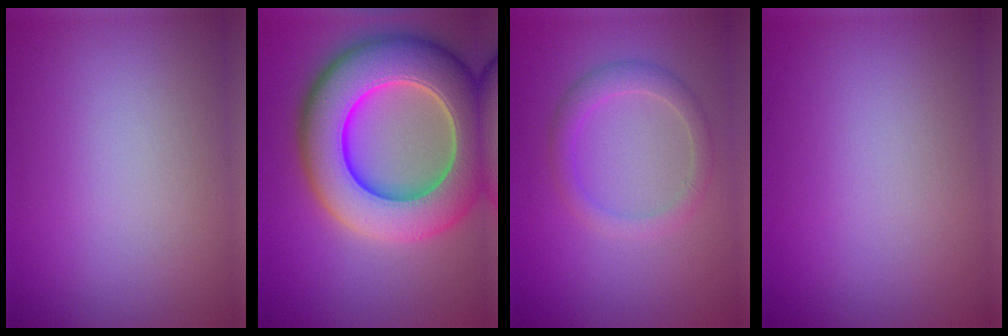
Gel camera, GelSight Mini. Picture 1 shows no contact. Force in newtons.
{"total": 12.6, "press": 12.6, "slide": 0.6}
{"total": 2.3, "press": 2.3, "slide": 0.0}
{"total": 0.0}